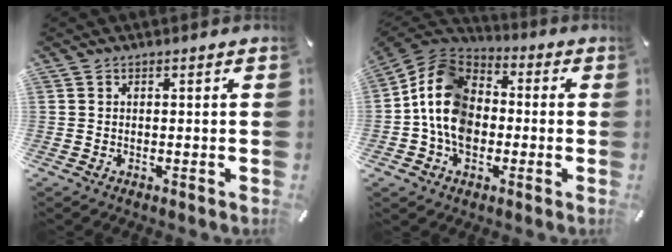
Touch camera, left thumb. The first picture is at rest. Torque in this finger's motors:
{"motor_torque": [1.07, 1.75, 0.98, -0.47, 0.37]}